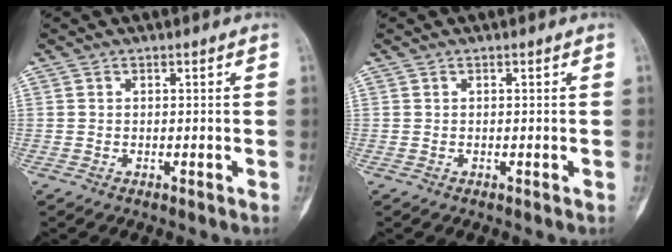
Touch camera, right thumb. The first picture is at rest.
{"total": 0.0}